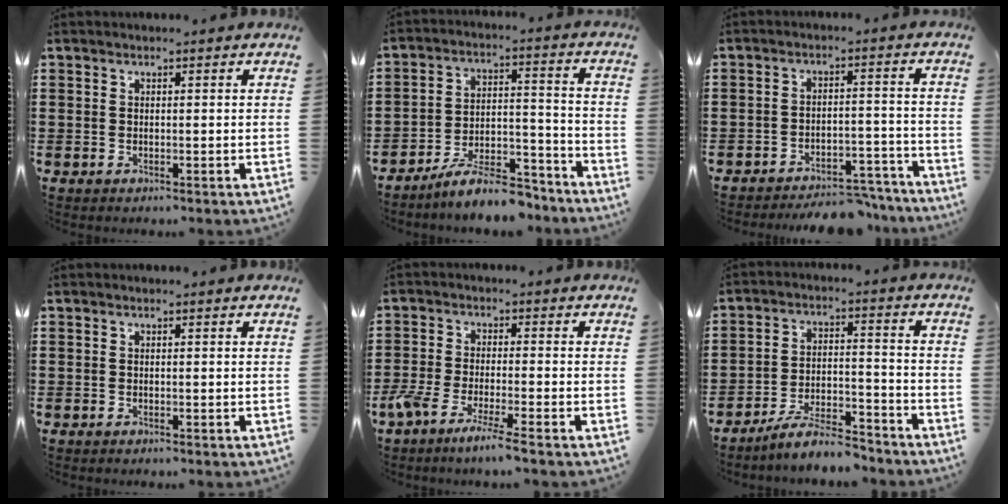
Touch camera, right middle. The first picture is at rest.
{"total": 9.4, "force": [-8.3, 1.6, 4.1], "torque": [-0.063, 0.026, -0.154]}
{"total": 5.3, "force": [-5.1, 0.8, 1.2], "torque": [-0.017, 0.012, -0.101]}
{"total": 0.0}
{"total": 4.9, "force": [-3.9, -0.1, 3.0], "torque": [-0.077, -0.019, -0.076]}
{"total": 7.6, "force": [-6.8, 1.0, 3.3], "torque": [-0.057, 0.011, -0.128]}